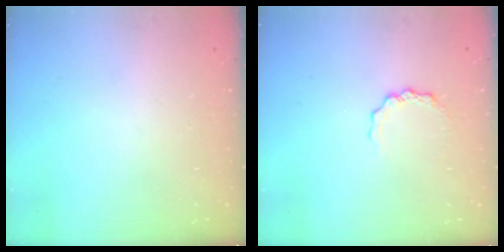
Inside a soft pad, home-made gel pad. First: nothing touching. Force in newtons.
{"total": 4.2, "press": 4.1, "slide": 0.5}